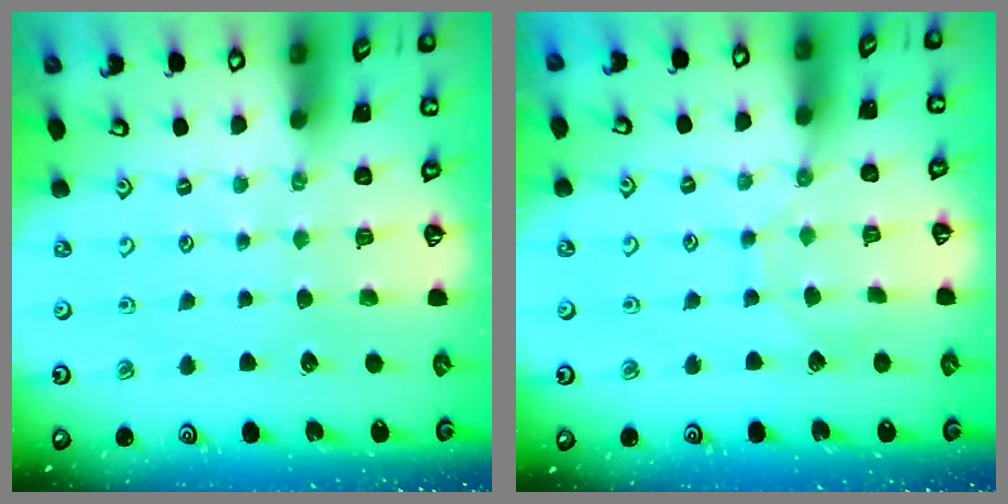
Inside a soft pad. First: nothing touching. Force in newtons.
{"total": 6.9, "press": 6.9, "slide": 0.6}